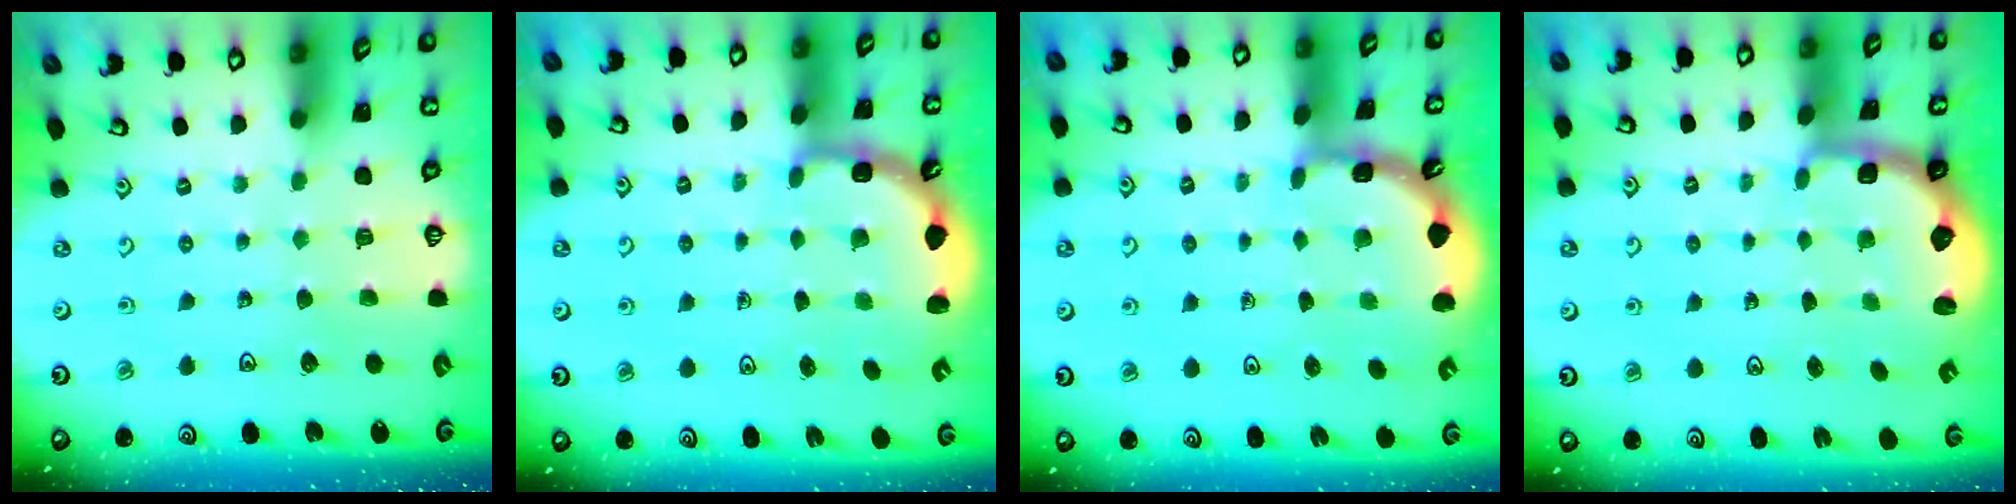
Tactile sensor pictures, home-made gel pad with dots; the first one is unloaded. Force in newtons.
{"total": 3.2, "press": 2.5, "slide": 2.0}
{"total": 2.2, "press": 2.2, "slide": 0.4}
{"total": 2.6, "press": 2.1, "slide": 1.7}